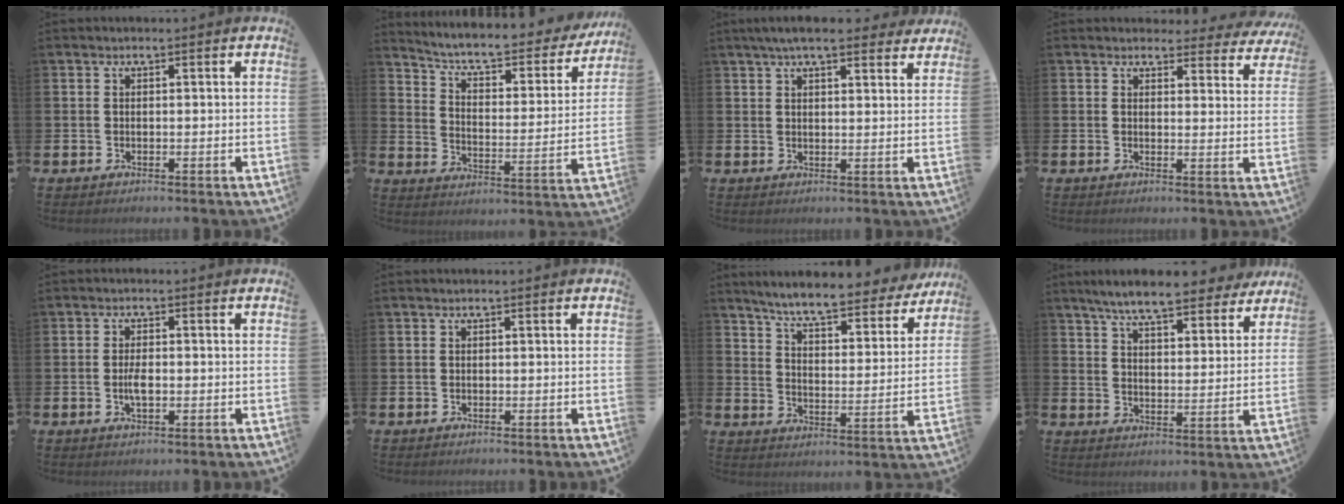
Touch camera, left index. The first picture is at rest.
{"total": 6.7, "force": [5.8, 1.9, 2.7], "torque": [-0.077, -0.044, 0.091]}
{"total": 5.5, "force": [4.8, 1.1, 2.5], "torque": [-0.055, -0.012, 0.087]}
{"total": 3.2, "force": [2.9, 1.2, 0.1], "torque": [0.007, -0.024, 0.046]}
{"total": 2.5, "force": [-0.3, 1.0, 2.3], "torque": [-0.041, -0.002, -0.007]}
{"total": 0.0}
{"total": 7.4, "force": [6.8, 0.7, 2.6], "torque": [-0.073, -0.047, 0.113]}
{"total": 8.3, "force": [7.6, 1.2, 3.0], "torque": [-0.073, -0.041, 0.133]}